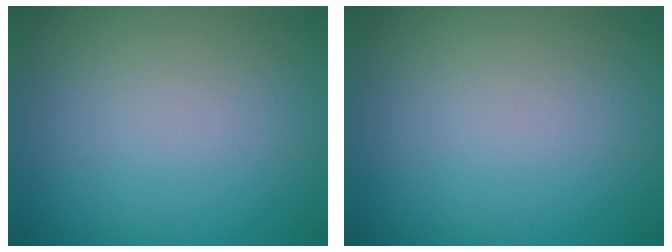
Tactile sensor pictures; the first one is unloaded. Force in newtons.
{"total": 0.0}